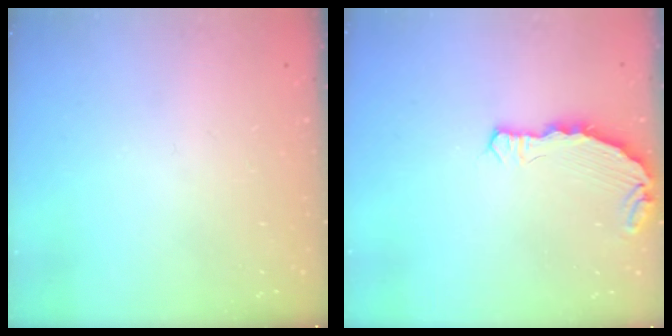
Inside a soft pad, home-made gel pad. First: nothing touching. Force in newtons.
{"total": 5.6, "press": 4.8, "slide": 2.9}